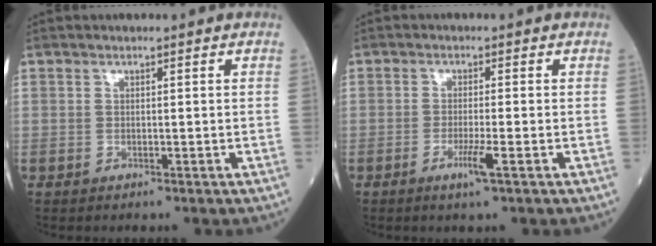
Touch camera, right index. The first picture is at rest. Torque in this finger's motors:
{"motor_torque": [0.54, -0.10, 0.23, 0.07]}